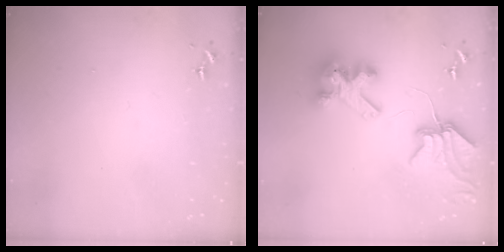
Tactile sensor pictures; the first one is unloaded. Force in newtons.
{"total": 11.2, "press": 11.1, "slide": 1.4}